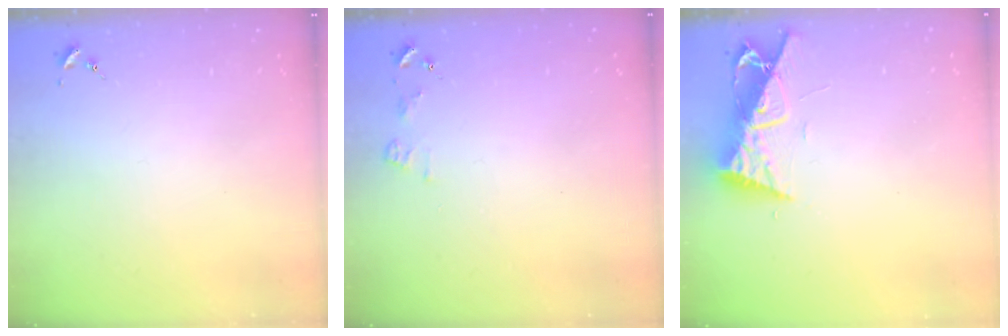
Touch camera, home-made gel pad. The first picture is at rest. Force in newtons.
{"total": 5.2, "press": 5.2, "slide": 0.7}
{"total": 9.7, "press": 9.7, "slide": 0.7}